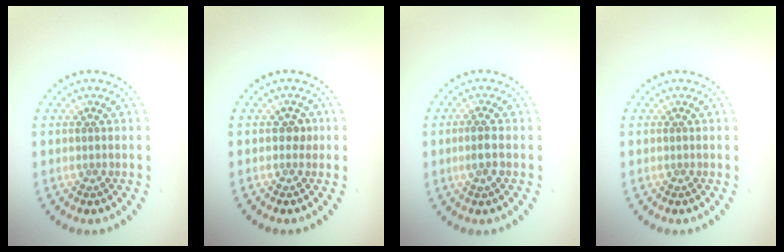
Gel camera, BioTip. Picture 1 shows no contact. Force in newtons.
{"total": 1.0, "press": 1.0, "slide": 0.3}
{"total": 1.7, "press": 1.6, "slide": 0.5}
{"total": 0.0}